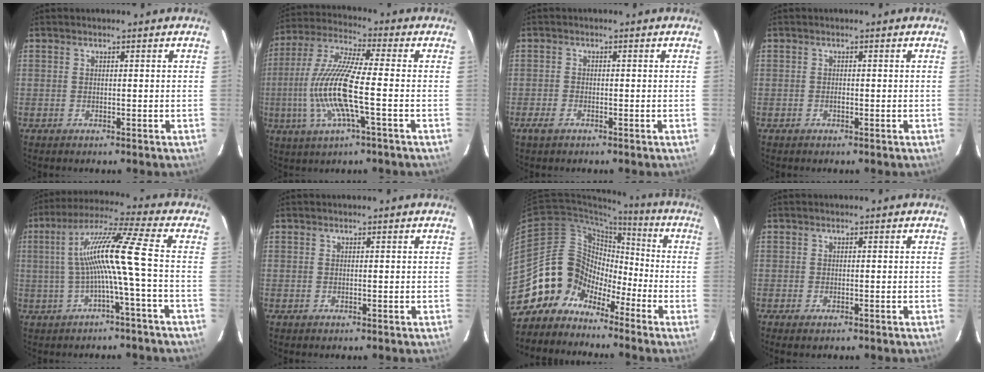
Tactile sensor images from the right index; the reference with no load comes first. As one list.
[{"total": 14.2, "force": [-2.8, 1.7, 13.8], "torque": [-0.285, -0.004, -0.057]}, {"total": 2.1, "force": [-1.5, 1.0, 1.2], "torque": [-0.030, -0.002, -0.030]}, {"total": 0.6, "force": [-0.3, 0.4, 0.3], "torque": [-0.005, 0.001, -0.006]}, {"total": 11.0, "force": [-1.4, -1.7, 10.8], "torque": [-0.206, 0.013, -0.018]}, {"total": 0.0}, {"total": 11.3, "force": [-7.5, 8.4, 1.4], "torque": [-0.041, 0.042, -0.152]}, {"total": 1.5, "force": [-1.1, 0.6, 0.9], "torque": [-0.018, -0.004, -0.020]}]